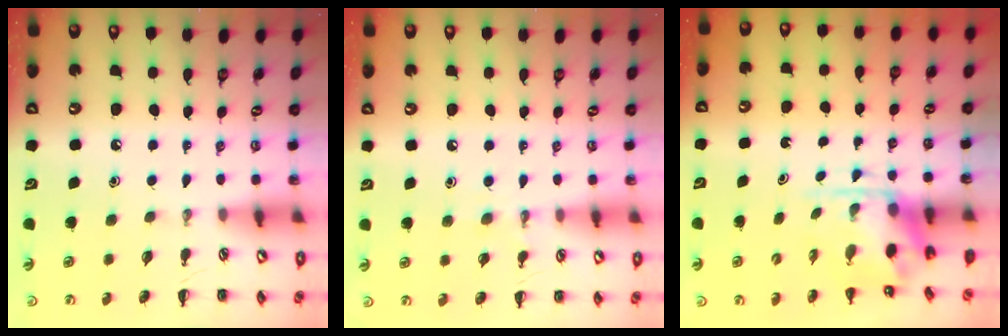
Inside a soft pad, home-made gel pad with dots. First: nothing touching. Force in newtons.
{"total": 6.1, "press": 5.9, "slide": 1.7}
{"total": 3.9, "press": 3.8, "slide": 0.6}